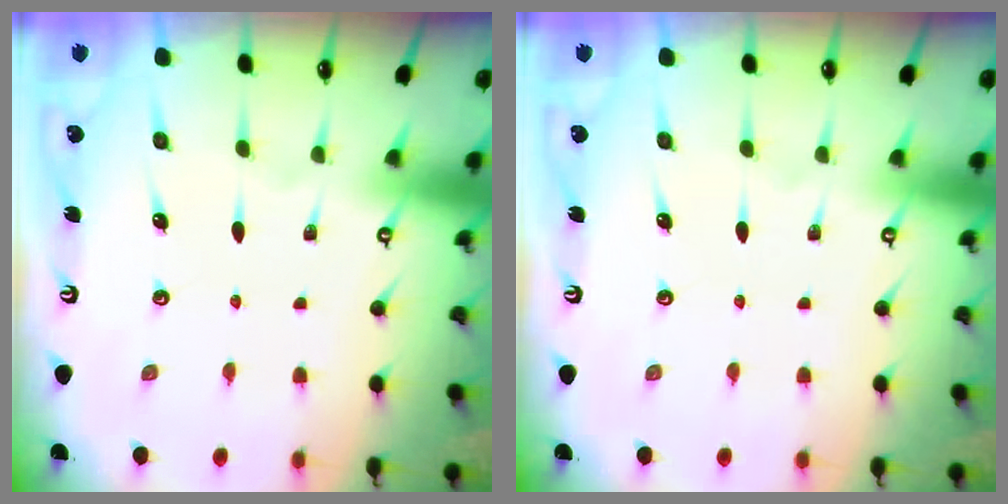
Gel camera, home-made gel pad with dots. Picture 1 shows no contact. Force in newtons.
{"total": 0.0}